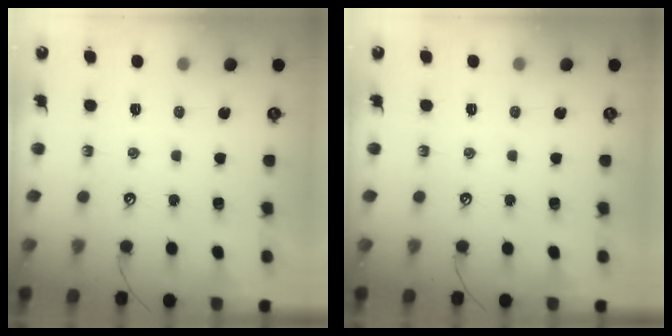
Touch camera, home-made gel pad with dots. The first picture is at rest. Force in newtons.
{"total": 0.0}